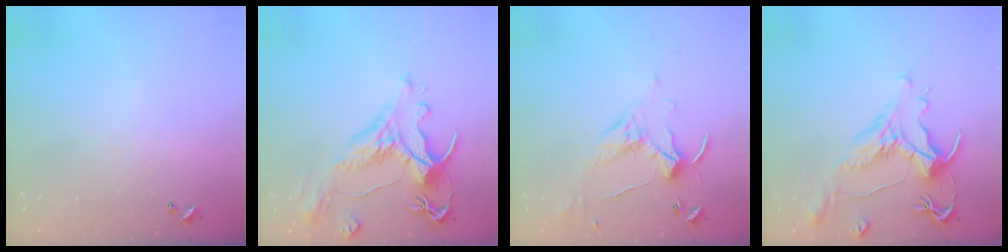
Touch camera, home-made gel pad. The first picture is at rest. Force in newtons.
{"total": 1.6, "press": 0.8, "slide": 1.4}
{"total": 1.2, "press": 0.8, "slide": 0.8}
{"total": 1.5, "press": 0.4, "slide": 1.5}